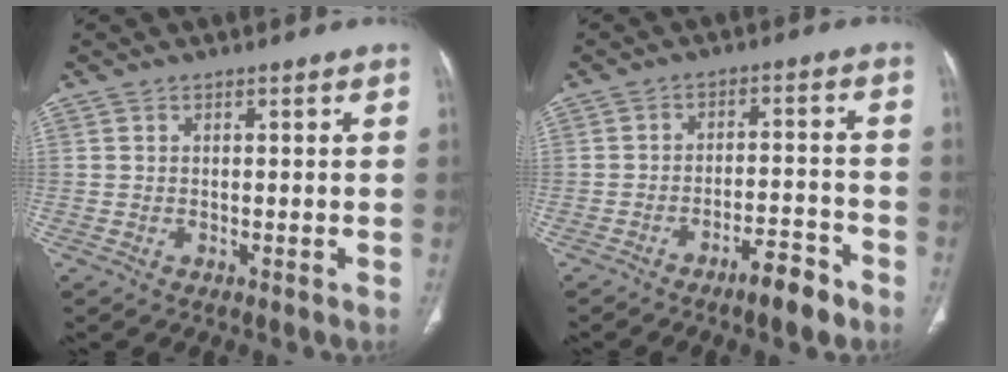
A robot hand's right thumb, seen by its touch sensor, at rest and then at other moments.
{"total": 6.8, "force": [-4.7, 1.7, 4.5], "torque": [-0.070, 0.033, -0.073]}